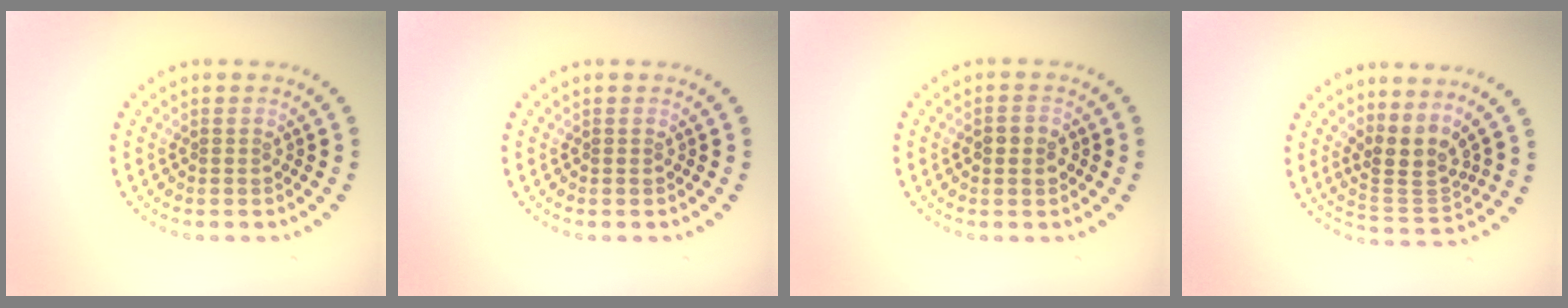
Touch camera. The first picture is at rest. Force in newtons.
{"total": 0.0}
{"total": 2.3, "press": 2.3, "slide": 0.2}
{"total": 3.3, "press": 2.5, "slide": 2.1}